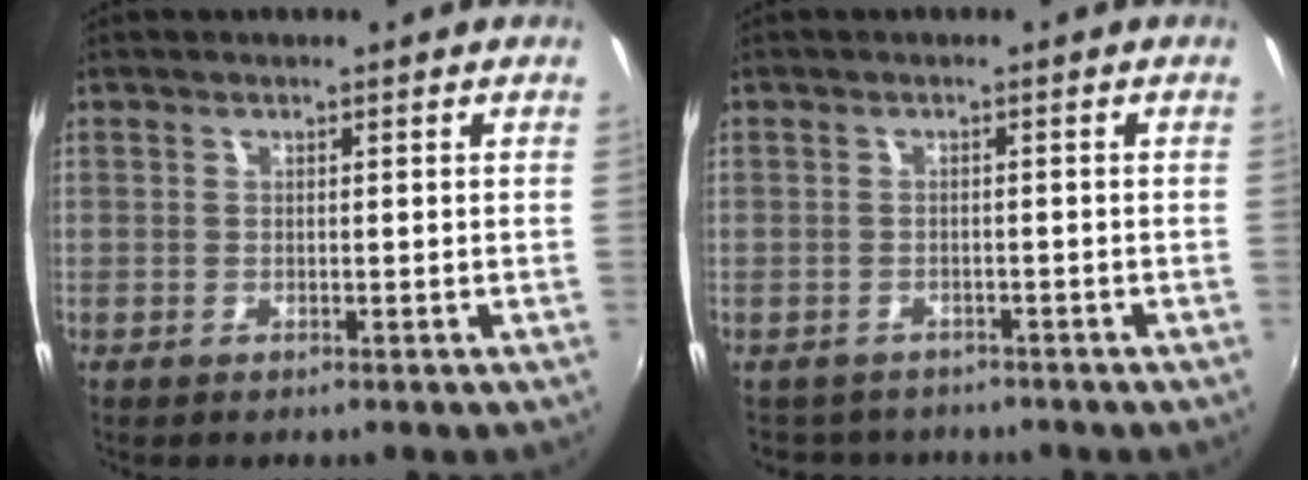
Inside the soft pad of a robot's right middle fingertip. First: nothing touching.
{"total": 4.3, "force": [-3.7, 2.2, 0.3], "torque": [-0.017, -0.004, -0.060]}